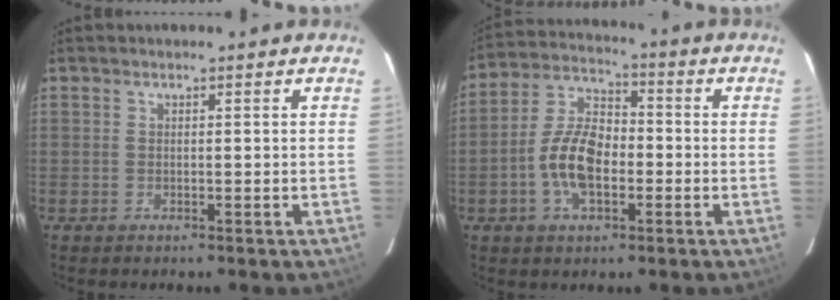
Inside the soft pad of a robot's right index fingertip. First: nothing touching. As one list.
[{"total": 10.8, "force": [-2.9, 5.8, 8.6], "torque": [-0.179, 0.015, -0.054]}]